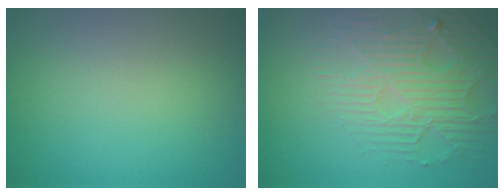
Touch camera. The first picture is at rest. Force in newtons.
{"total": 3.8, "press": 3.4, "slide": 1.6}